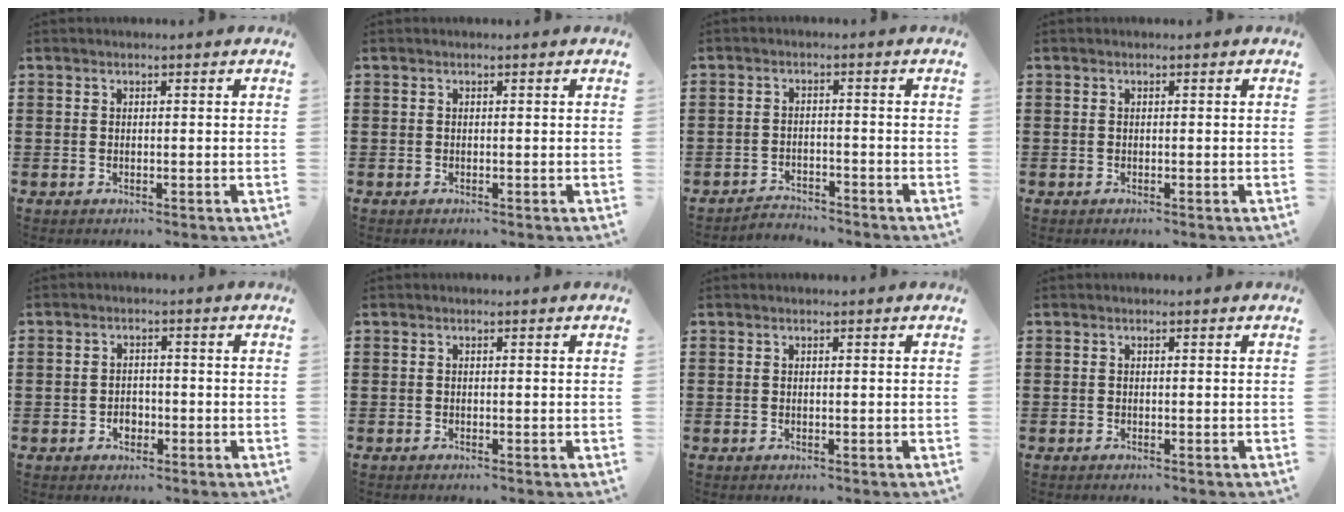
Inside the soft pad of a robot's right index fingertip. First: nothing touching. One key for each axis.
{"total": 0.0}
{"total": 2.8, "fx": -2.8, "fy": 0.4, "fz": -0.2, "tx": -0.005, "ty": 0.001, "tz": -0.062}
{"total": 0.0}
{"total": 2.1, "fx": -0.9, "fy": 1.7, "fz": 0.9, "tx": -0.020, "ty": 0.001, "tz": -0.019}
{"total": 0.0}
{"total": 0.0}
{"total": 0.0}